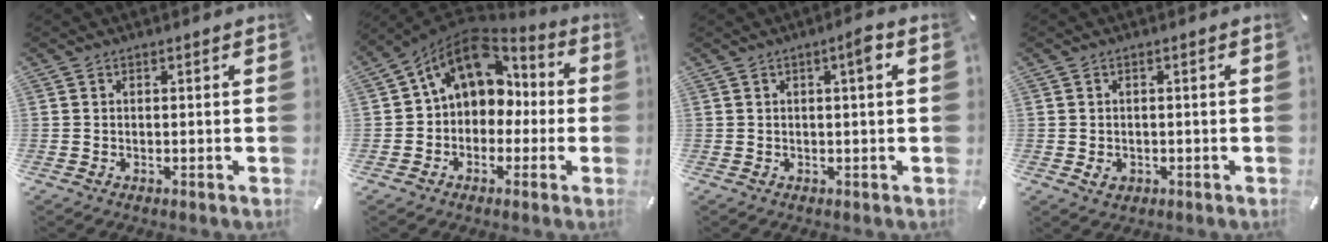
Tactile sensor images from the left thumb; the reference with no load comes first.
{"total": 14.3, "force": [4.9, 10.5, 8.3], "torque": [-0.148, -0.019, 0.091]}
{"total": 3.6, "force": [1.1, 0.3, 3.4], "torque": [-0.051, -0.005, 0.013]}
{"total": 1.7, "force": [-0.3, 1.4, 0.9], "torque": [-0.018, 0.004, -0.007]}